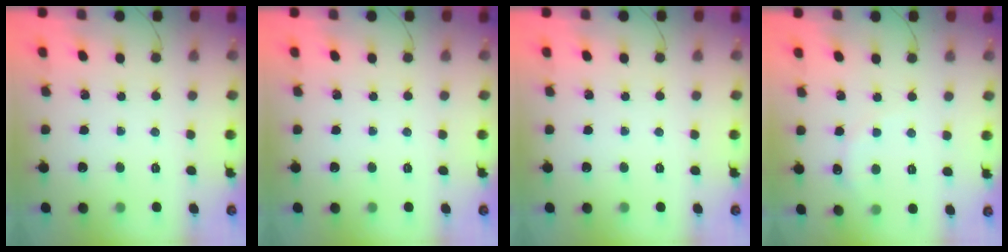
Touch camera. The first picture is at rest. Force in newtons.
{"total": 0.0}
{"total": 0.0}
{"total": 5.7, "press": 5.6, "slide": 1.0}